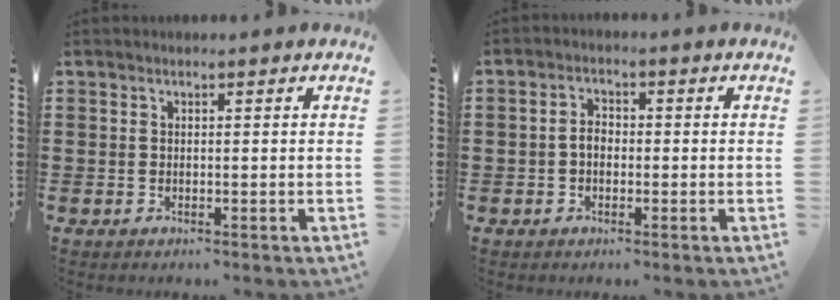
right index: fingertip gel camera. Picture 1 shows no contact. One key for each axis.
{"total": 2.5, "fx": -0.5, "fy": 1.7, "fz": 1.8, "tx": -0.042, "ty": 0.001, "tz": -0.014}